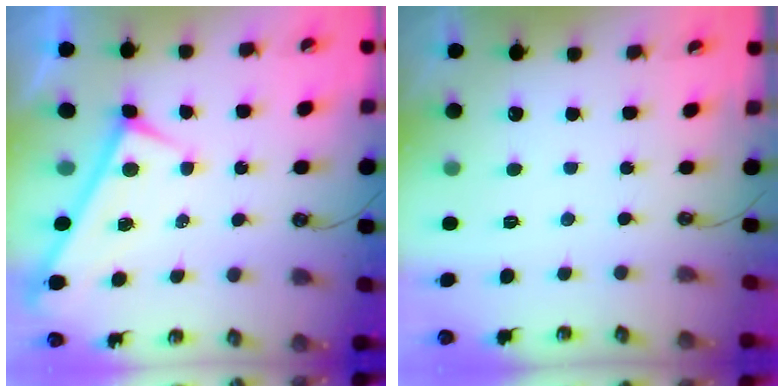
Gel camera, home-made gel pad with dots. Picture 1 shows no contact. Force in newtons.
{"total": 0.0}